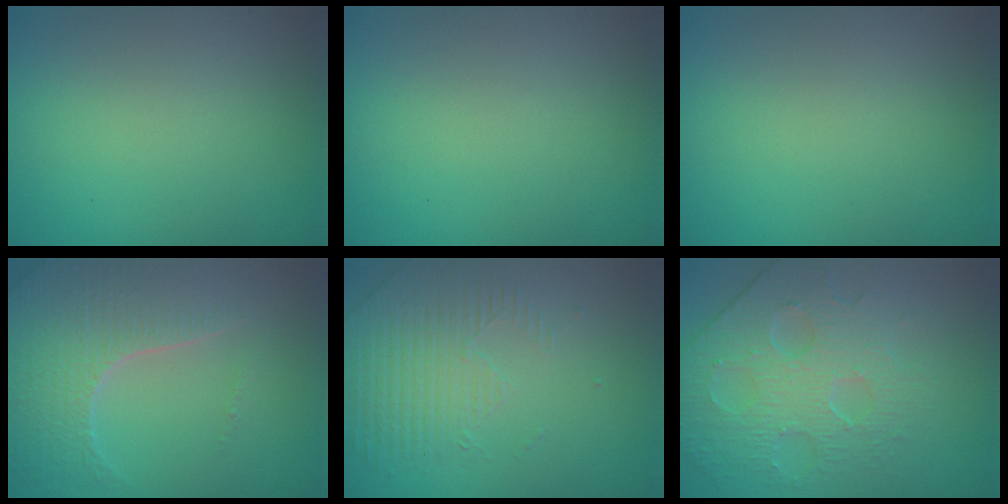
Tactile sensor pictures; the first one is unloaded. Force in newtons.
{"total": 0.0}
{"total": 0.0}
{"total": 5.3, "press": 4.5, "slide": 2.8}
{"total": 2.1, "press": 1.8, "slide": 1.0}
{"total": 4.2, "press": 4.2, "slide": 0.3}